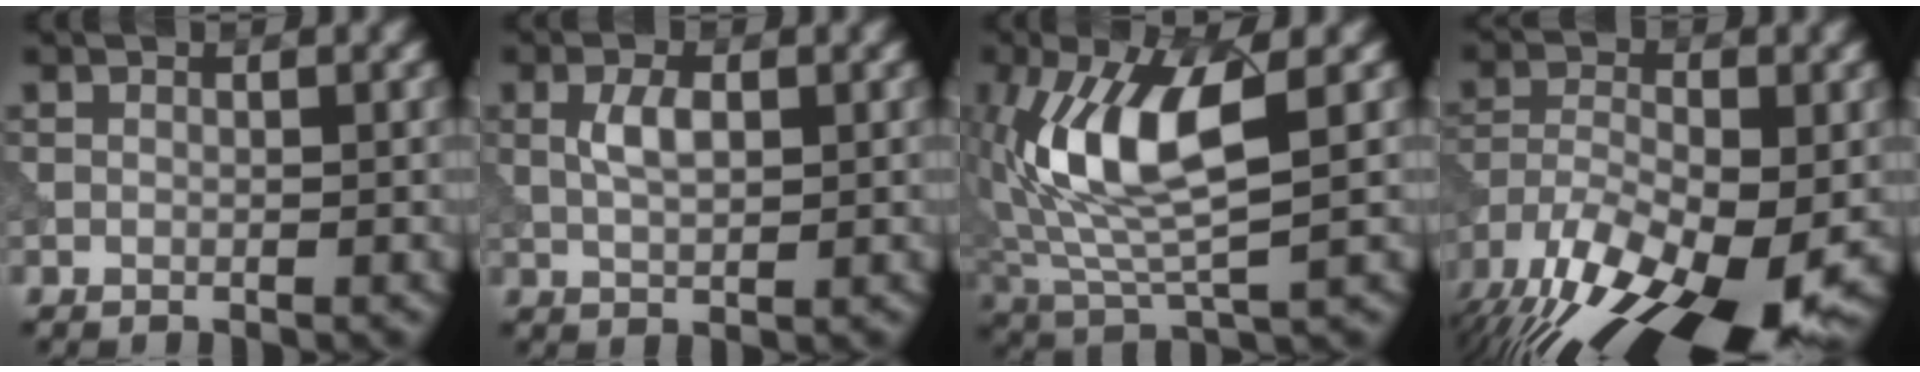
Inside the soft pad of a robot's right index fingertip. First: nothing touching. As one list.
[{"total": 2.4, "force": [0.3, 1.1, 2.1], "torque": [-0.048, 0.001, 0.007]}, {"total": 9.2, "force": [1.6, 3.3, 8.4], "torque": [-0.176, 0.003, 0.030]}, {"total": 15.1, "force": [-9.2, 5.8, 10.4], "torque": [-0.195, -0.023, -0.152]}]